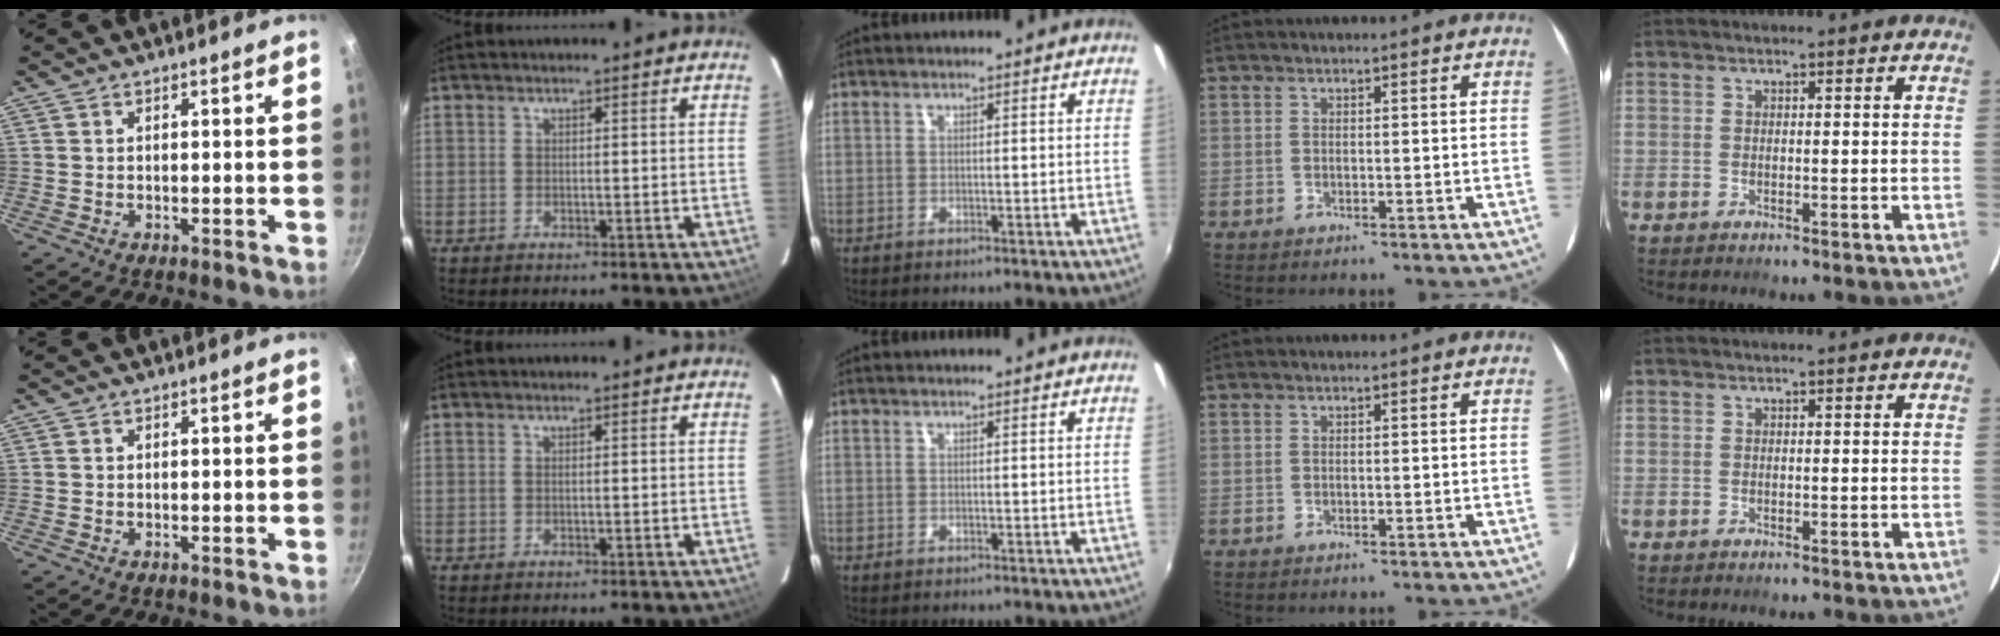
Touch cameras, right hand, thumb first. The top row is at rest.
{}